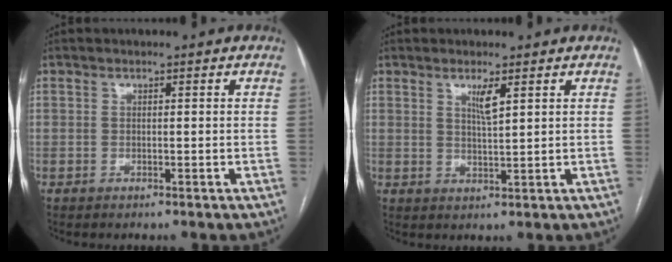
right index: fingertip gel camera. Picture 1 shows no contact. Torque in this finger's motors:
{"motor_torque": [0.42, 0.41, 0.05, 0.07]}